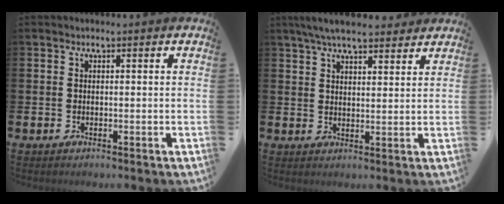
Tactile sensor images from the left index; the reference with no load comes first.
{"total": 4.5, "force": [4.0, 1.1, 1.7], "torque": [-0.038, -0.010, 0.073]}